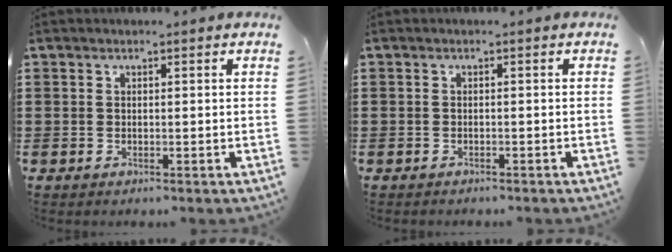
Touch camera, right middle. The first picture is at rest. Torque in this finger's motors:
{"motor_torque": [0.18, 0.18, -0.02, -0.04]}